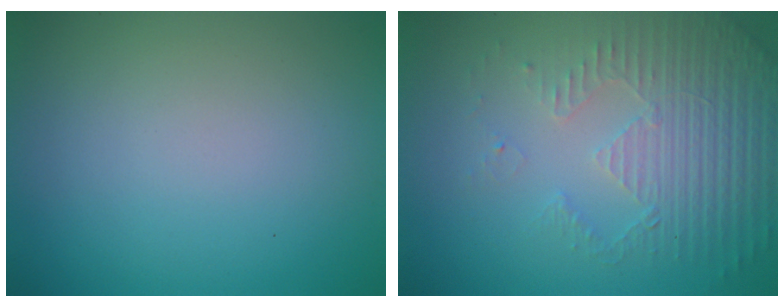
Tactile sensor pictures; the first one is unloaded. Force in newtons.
{"total": 5.1, "press": 3.5, "slide": 3.7}